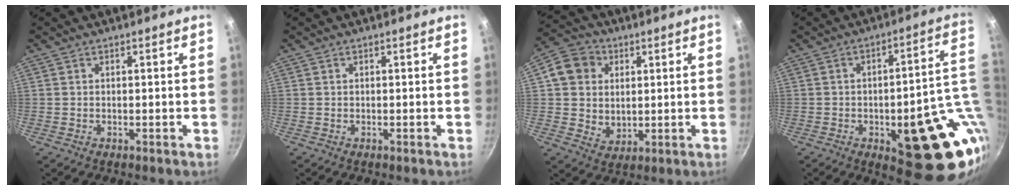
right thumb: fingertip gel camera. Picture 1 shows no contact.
{"total": 0.0}
{"total": 10.7, "force": [2.9, 9.1, 4.7], "torque": [-0.048, -0.008, 0.048]}
{"total": 21.7, "force": [-3.6, 8.2, 19.8], "torque": [-0.199, 0.005, -0.038]}